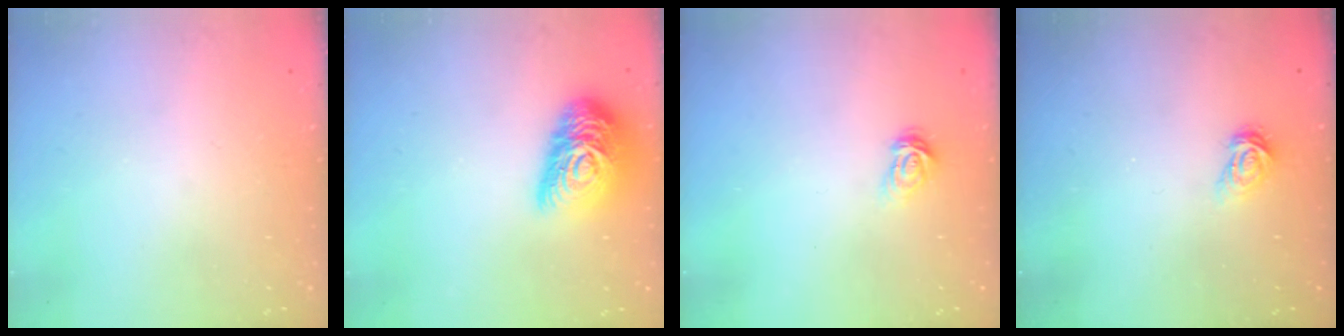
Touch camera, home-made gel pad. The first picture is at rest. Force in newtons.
{"total": 16.1, "press": 16.1, "slide": 1.1}
{"total": 3.9, "press": 3.8, "slide": 0.5}
{"total": 3.9, "press": 3.9, "slide": 0.6}